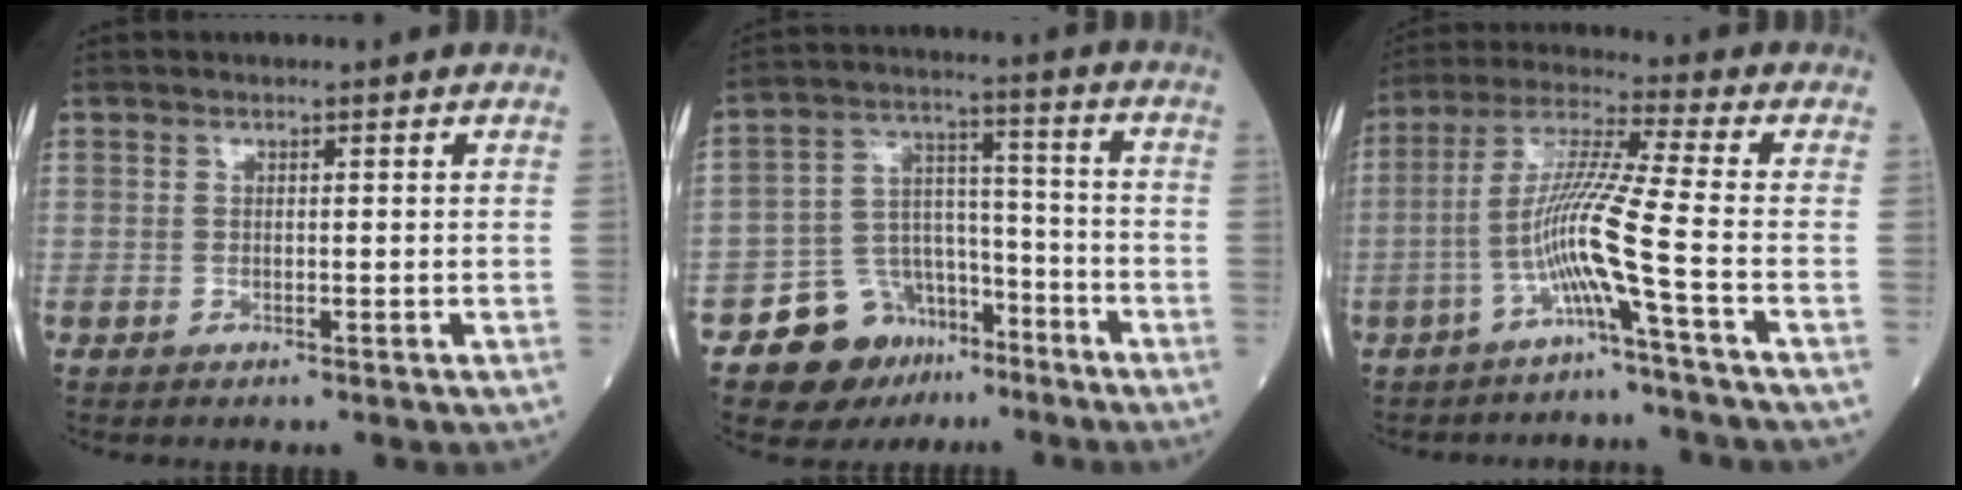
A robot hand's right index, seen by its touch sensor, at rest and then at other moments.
{"total": 11.1, "force": [-7.2, 7.6, 3.6], "torque": [-0.058, 0.045, -0.114]}
{"total": 9.3, "force": [-3.4, -2.0, 8.4], "torque": [-0.175, 0.008, -0.070]}